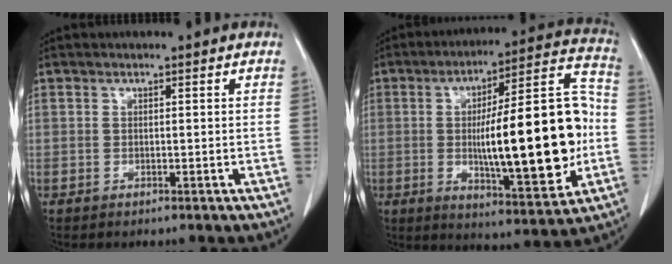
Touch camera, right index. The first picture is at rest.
{"total": 22.8, "force": [-1.8, 4.8, 22.2], "torque": [-0.330, 0.021, -0.019]}